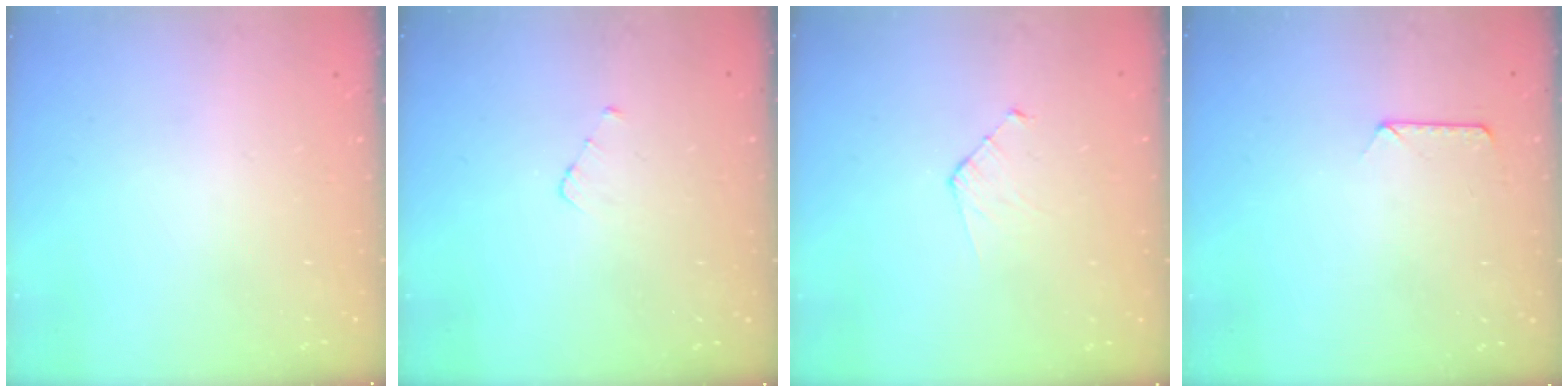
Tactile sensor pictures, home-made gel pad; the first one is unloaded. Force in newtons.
{"total": 2.7, "press": 2.7, "slide": 0.3}
{"total": 3.8, "press": 3.8, "slide": 0.4}
{"total": 7.1, "press": 7.1, "slide": 0.6}